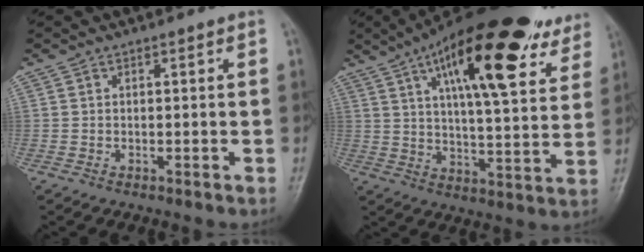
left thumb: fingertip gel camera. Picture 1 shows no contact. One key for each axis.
{"total": 26.2, "fx": 14.2, "fy": 8.8, "fz": 20.1, "tx": -0.272, "ty": -0.019, "tz": 0.213}